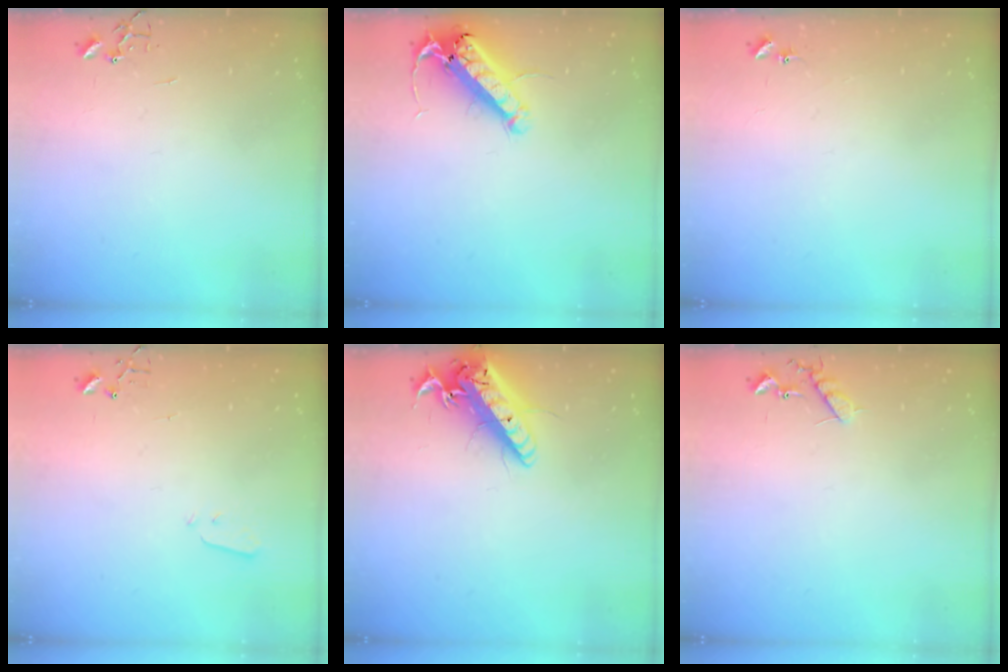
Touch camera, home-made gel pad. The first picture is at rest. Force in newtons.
{"total": 14.7, "press": 14.4, "slide": 2.7}
{"total": 4.3, "press": 4.2, "slide": 0.6}
{"total": 2.2, "press": 2.1, "slide": 0.3}
{"total": 19.7, "press": 19.5, "slide": 2.7}
{"total": 7.6, "press": 7.6, "slide": 0.4}